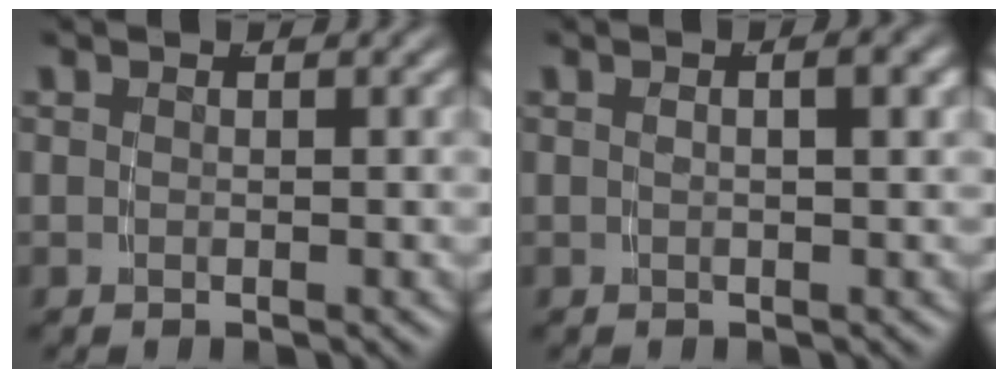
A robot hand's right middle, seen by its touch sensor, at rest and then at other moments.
{"total": 1.5, "force": [0.1, -0.6, 1.4], "torque": [-0.017, 0.003, 0.007]}